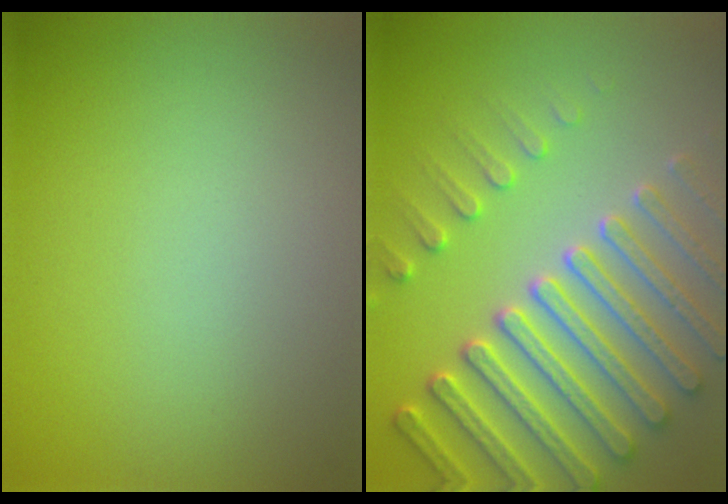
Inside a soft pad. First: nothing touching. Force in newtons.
{"total": 7.6, "press": 7.3, "slide": 1.9}